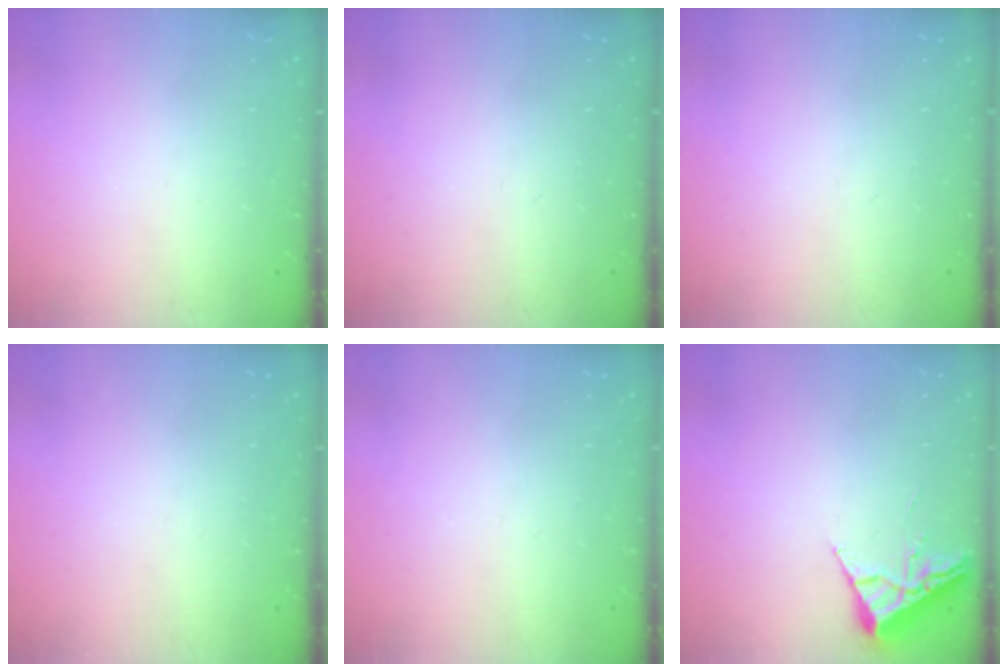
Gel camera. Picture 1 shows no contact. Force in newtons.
{"total": 0.0}
{"total": 0.0}
{"total": 0.0}
{"total": 0.0}
{"total": 3.9, "press": 3.9, "slide": 0.5}